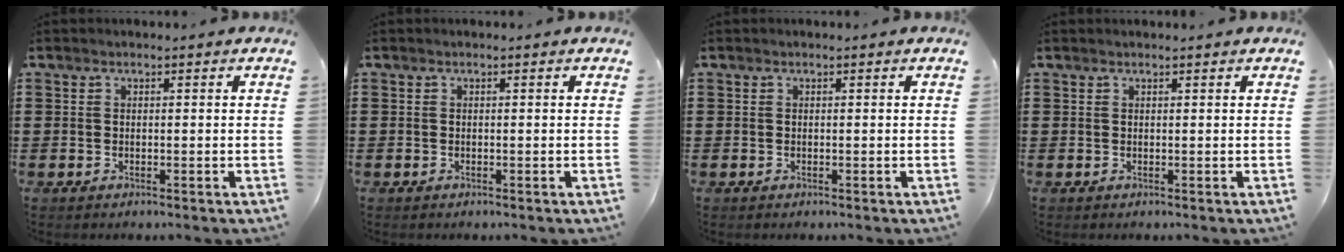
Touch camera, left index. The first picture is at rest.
{"total": 0.0}
{"total": 0.0}
{"total": 0.5, "force": [0.4, -0.2, 0.2], "torque": [-0.003, -0.001, 0.010]}